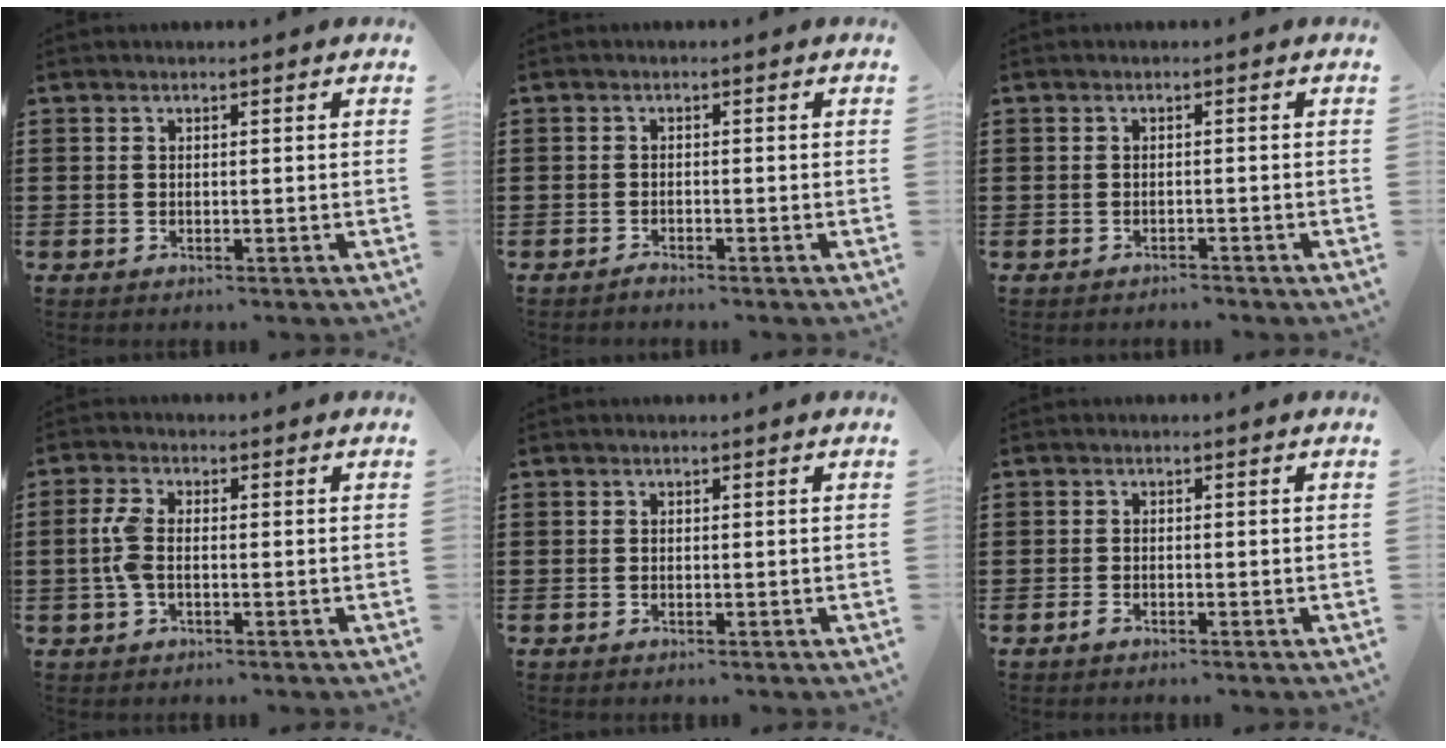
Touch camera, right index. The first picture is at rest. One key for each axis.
{"total": 1.0, "fx": -1.0, "fy": -0.1, "fz": 0.1, "tx": -0.005, "ty": -0.002, "tz": -0.019}
{"total": 1.1, "fx": -1.0, "fy": 0.2, "fz": 0.0, "tx": -0.005, "ty": 0.001, "tz": -0.023}
{"total": 4.0, "fx": -0.5, "fy": 1.8, "fz": 3.5, "tx": -0.092, "ty": -0.004, "tz": -0.018}
{"total": 0.0}
{"total": 1.1, "fx": -0.8, "fy": 0.3, "fz": 0.6, "tx": -0.022, "ty": -0.009, "tz": -0.017}